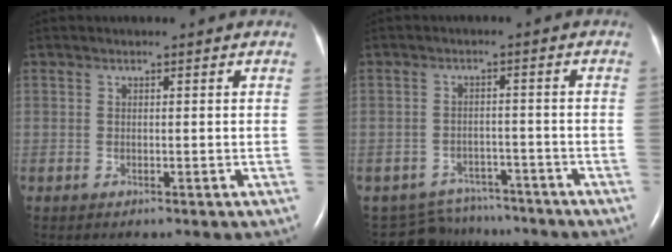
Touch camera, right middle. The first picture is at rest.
{"total": 8.6, "force": [-8.0, 3.1, -0.6], "torque": [0.002, 0.017, -0.110]}